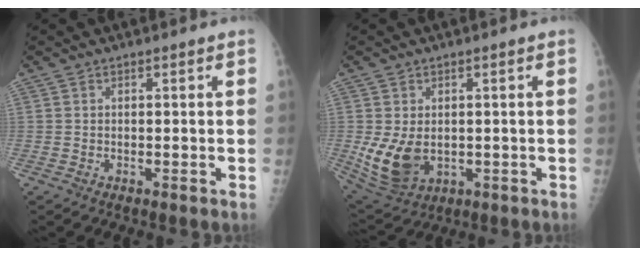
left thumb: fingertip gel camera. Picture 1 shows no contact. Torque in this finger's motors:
{"motor_torque": [-0.12, 0.76, 0.85, 0.05, 0.13]}